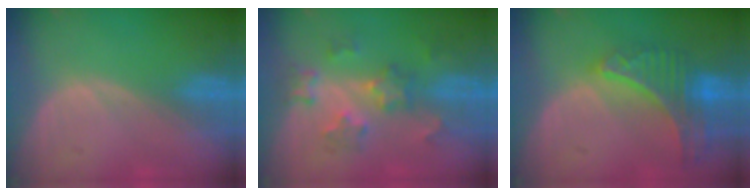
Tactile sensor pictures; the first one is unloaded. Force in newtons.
{"total": 6.5, "press": 6.3, "slide": 1.8}
{"total": 9.0, "press": 7.9, "slide": 4.3}